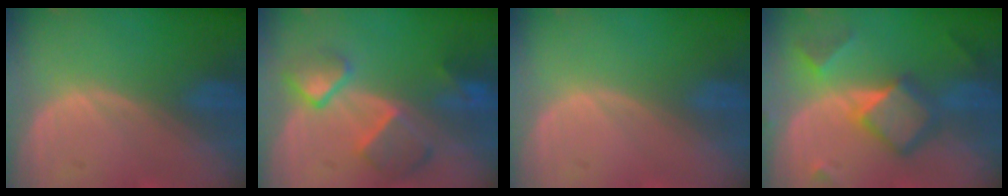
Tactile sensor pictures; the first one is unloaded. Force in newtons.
{"total": 7.6, "press": 6.8, "slide": 3.5}
{"total": 0.0}
{"total": 7.1, "press": 7.1, "slide": 0.5}